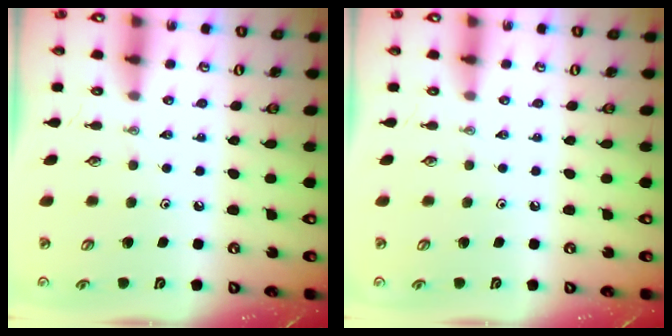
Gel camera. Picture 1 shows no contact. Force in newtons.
{"total": 0.0}